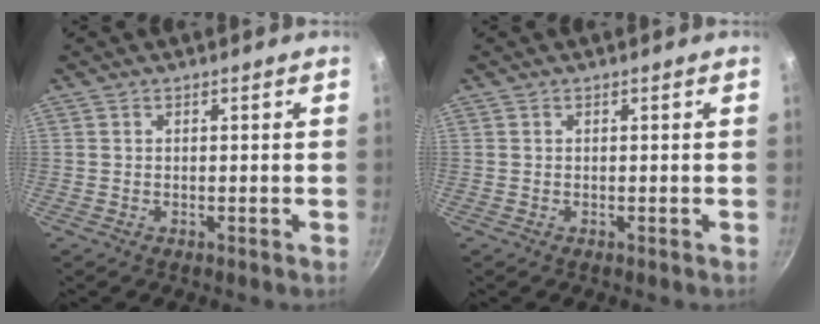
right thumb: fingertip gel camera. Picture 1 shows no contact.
{"total": 0.0}